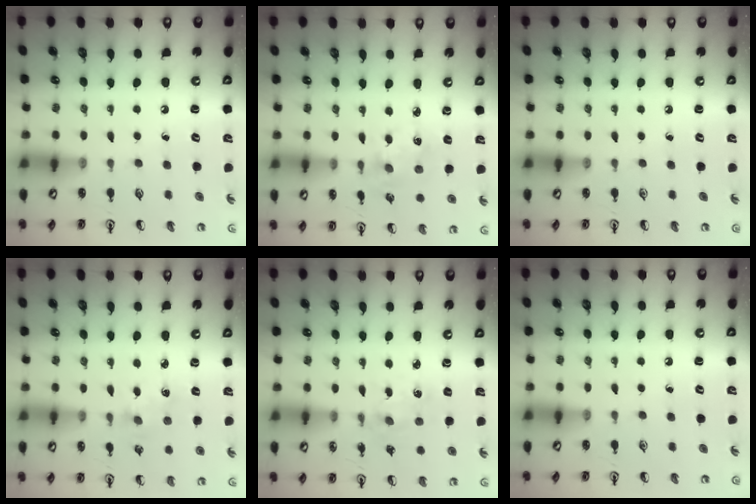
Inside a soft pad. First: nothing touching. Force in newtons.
{"total": 2.0, "press": 2.0, "slide": 0.5}
{"total": 0.0}
{"total": 1.7, "press": 1.7, "slide": 0.3}
{"total": 2.0, "press": 1.9, "slide": 0.4}
{"total": 0.0}